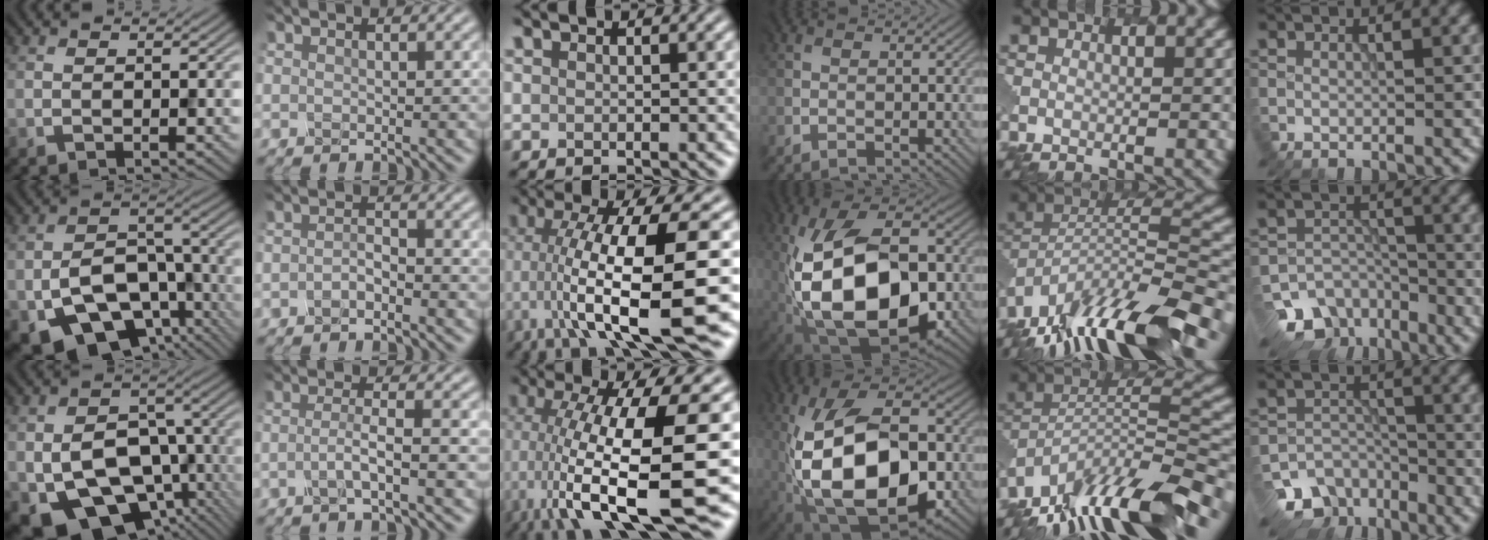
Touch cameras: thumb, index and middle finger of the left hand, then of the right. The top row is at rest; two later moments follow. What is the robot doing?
{"motion": "dispense", "object": "toothpaste"}